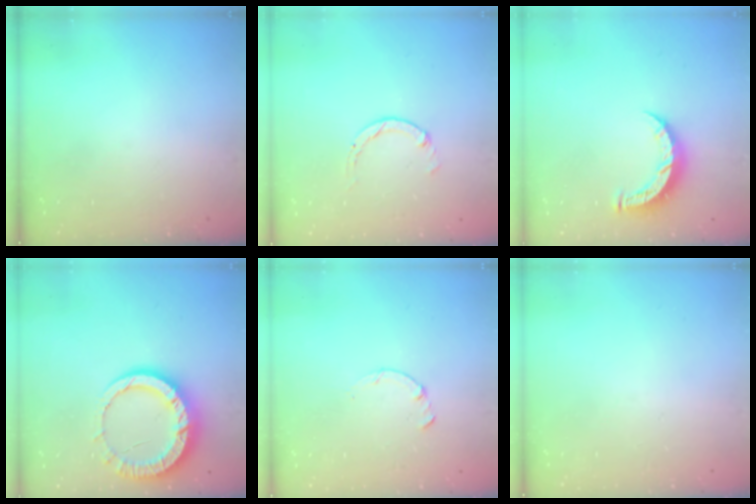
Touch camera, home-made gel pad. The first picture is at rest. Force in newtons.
{"total": 0.0}
{"total": 7.7, "press": 7.7, "slide": 0.3}
{"total": 12.7, "press": 12.6, "slide": 1.4}
{"total": 0.0}
{"total": 0.0}